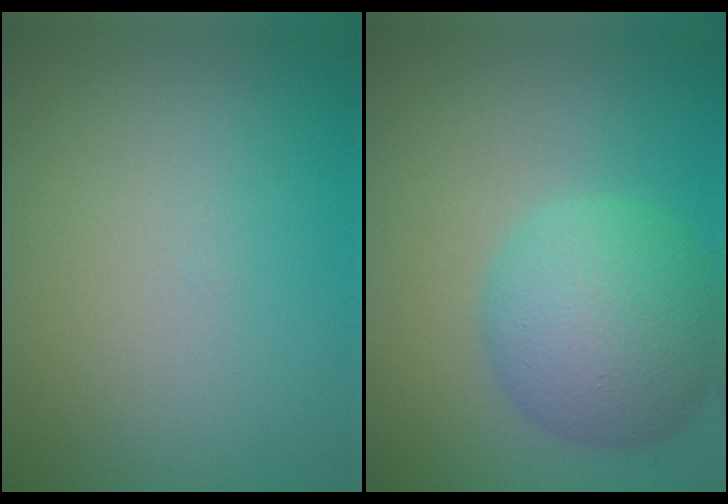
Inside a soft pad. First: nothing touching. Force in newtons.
{"total": 7.9, "press": 7.9, "slide": 0.2}